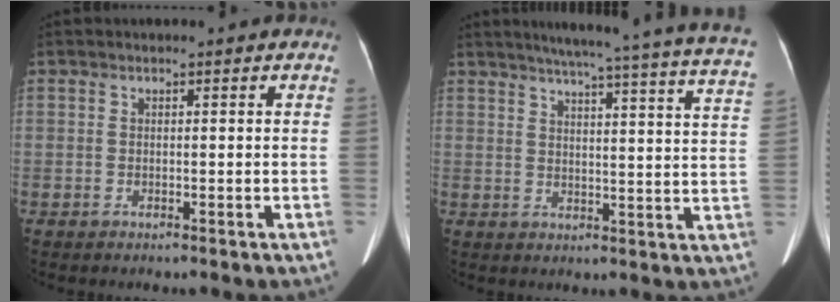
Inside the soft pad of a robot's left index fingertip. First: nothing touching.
{"total": 24.2, "force": [21.0, -0.4, 12.0], "torque": [-0.174, -0.048, 0.244]}